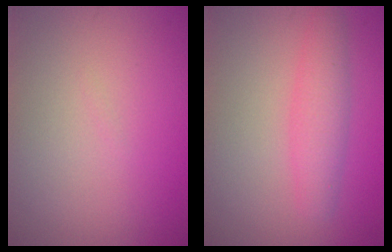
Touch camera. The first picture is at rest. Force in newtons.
{"total": 2.7, "press": 2.7, "slide": 0.2}